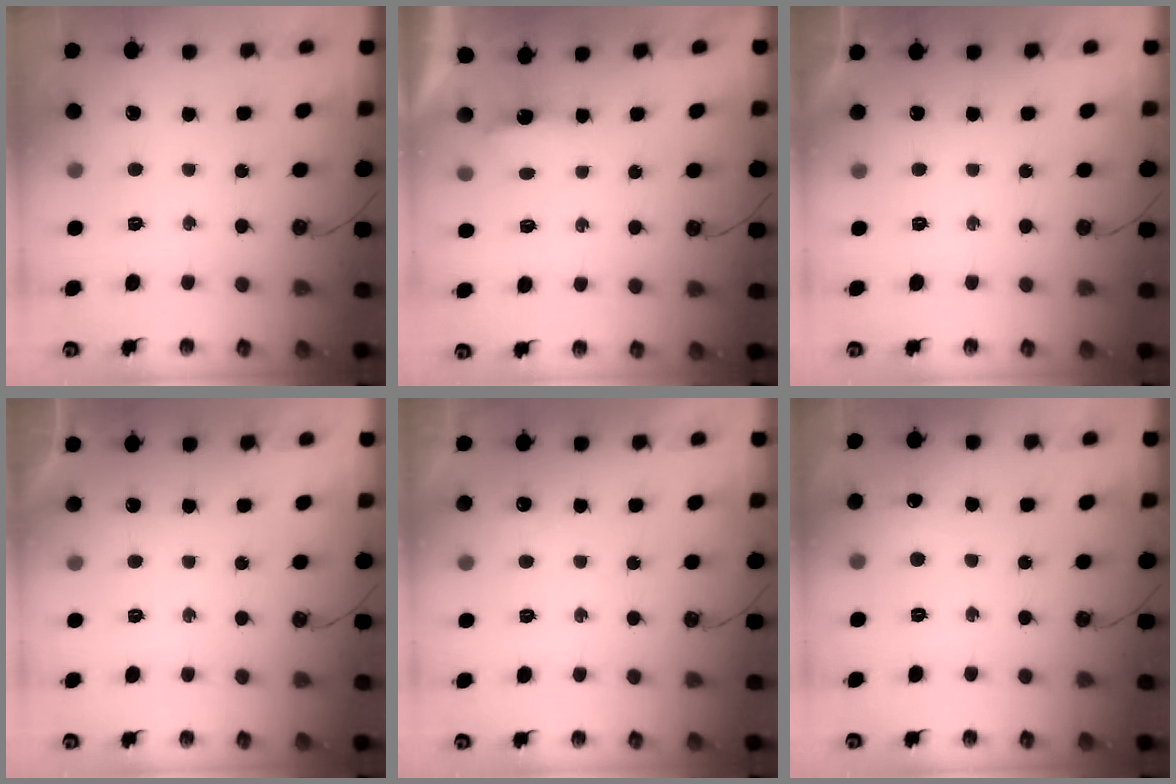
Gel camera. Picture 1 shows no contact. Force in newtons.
{"total": 2.9, "press": 2.8, "slide": 0.6}
{"total": 0.0}
{"total": 0.0}
{"total": 2.9, "press": 2.8, "slide": 0.7}
{"total": 4.0, "press": 3.9, "slide": 0.6}